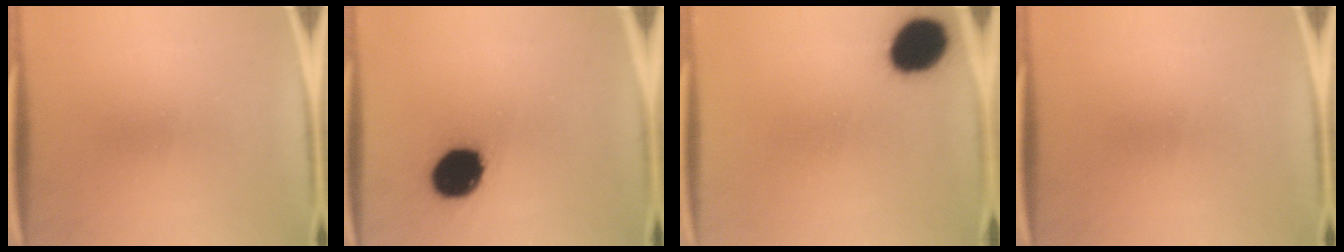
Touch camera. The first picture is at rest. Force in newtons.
{"total": 14.4}
{"total": 12.0}
{"total": 0.0}